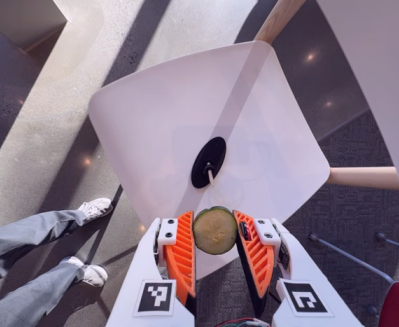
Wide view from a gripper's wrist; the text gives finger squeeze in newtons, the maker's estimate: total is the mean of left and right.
{"total": 9.3, "left": 9.6, "right": 9.0}